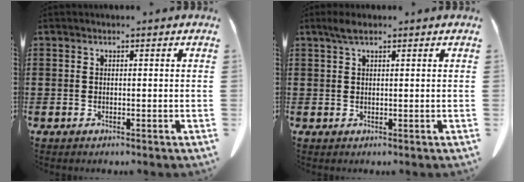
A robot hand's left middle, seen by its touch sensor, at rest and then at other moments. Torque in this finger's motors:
{"motor_torque": [1.26, 0.87, 0.58, 0.15]}